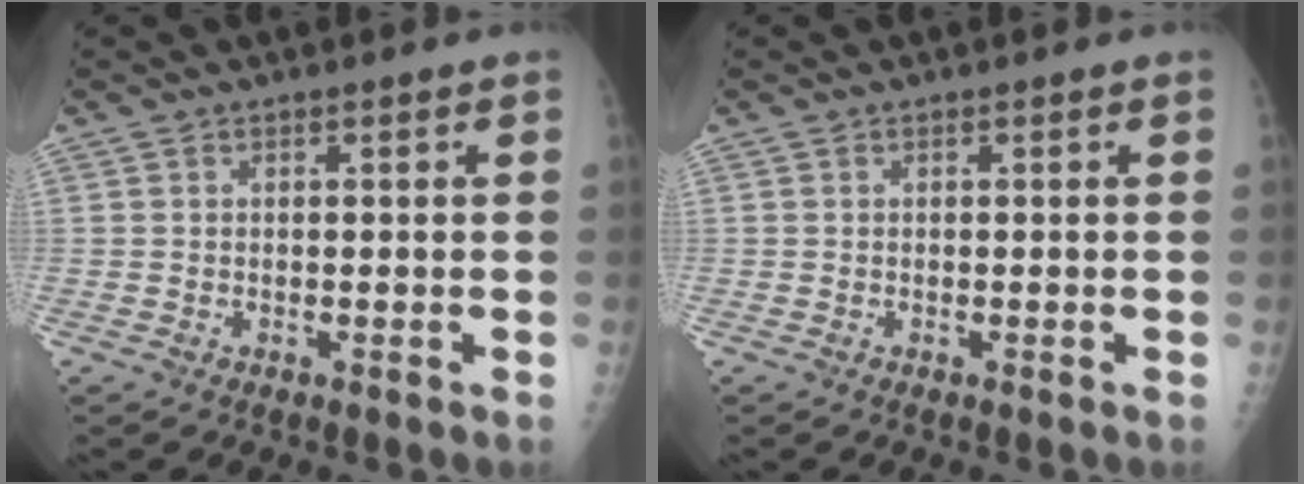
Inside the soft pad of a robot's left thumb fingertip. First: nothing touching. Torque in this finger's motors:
{"motor_torque": [0.01, 0.01, -0.02, -0.02, 0.00]}